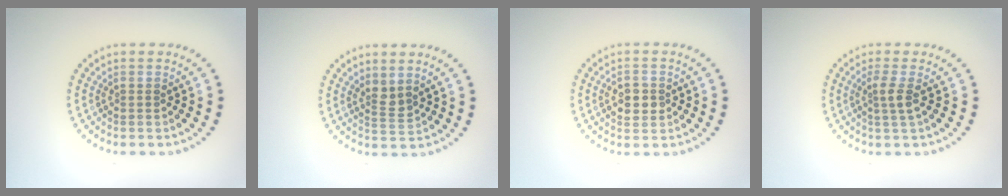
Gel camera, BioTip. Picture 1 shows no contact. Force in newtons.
{"total": 1.7, "press": 1.3, "slide": 1.2}
{"total": 2.9, "press": 2.9, "slide": 0.1}
{"total": 1.9, "press": 1.4, "slide": 1.3}